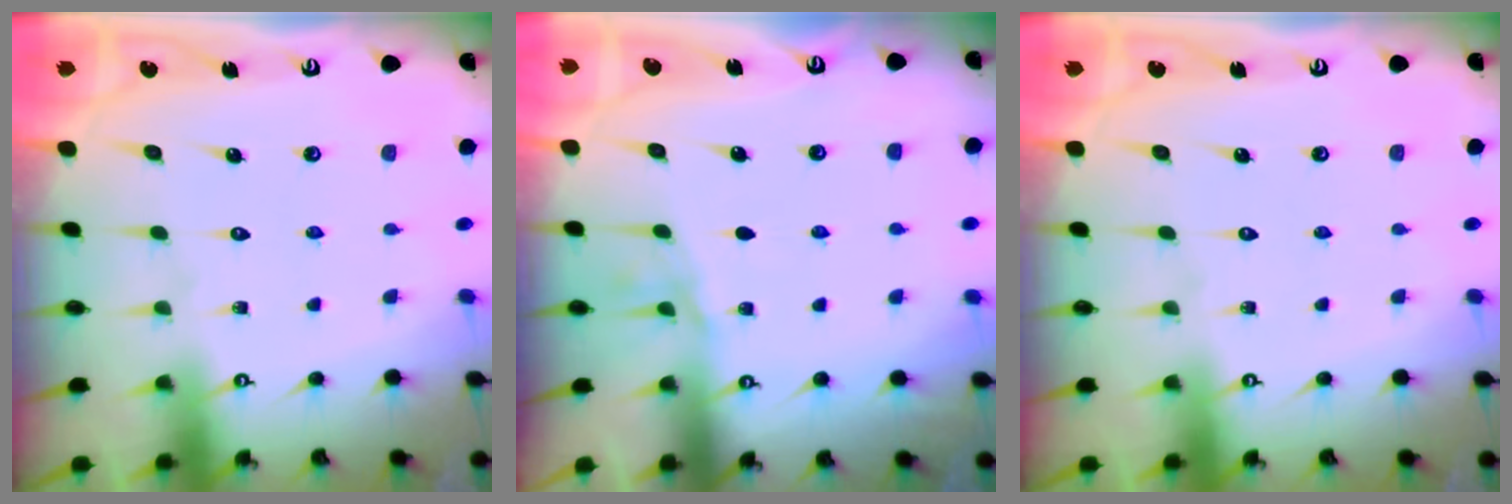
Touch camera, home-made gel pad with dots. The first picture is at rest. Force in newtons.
{"total": 2.6, "press": 2.6, "slide": 0.4}
{"total": 0.0}